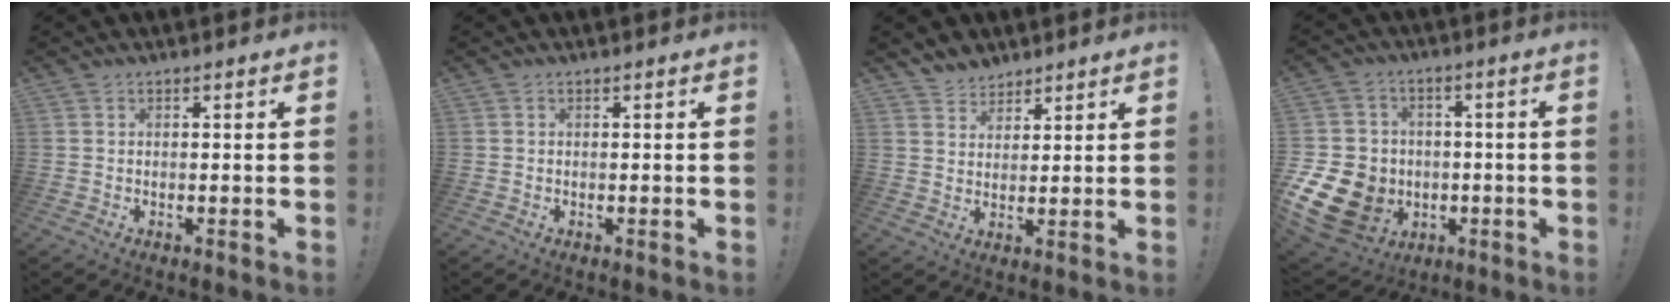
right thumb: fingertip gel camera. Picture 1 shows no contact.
{"total": 0.0}
{"total": 5.4, "force": [4.5, 3.0, 0.1], "torque": [0.003, -0.035, 0.085]}
{"total": 15.2, "force": [-3.6, 13.1, 6.9], "torque": [-0.154, 0.023, -0.047]}